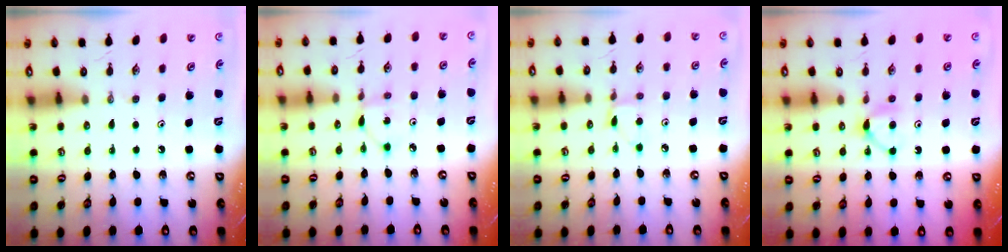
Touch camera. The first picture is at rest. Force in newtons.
{"total": 2.9, "press": 2.9, "slide": 0.2}
{"total": 4.0, "press": 4.0, "slide": 0.6}
{"total": 5.2, "press": 5.1, "slide": 0.7}